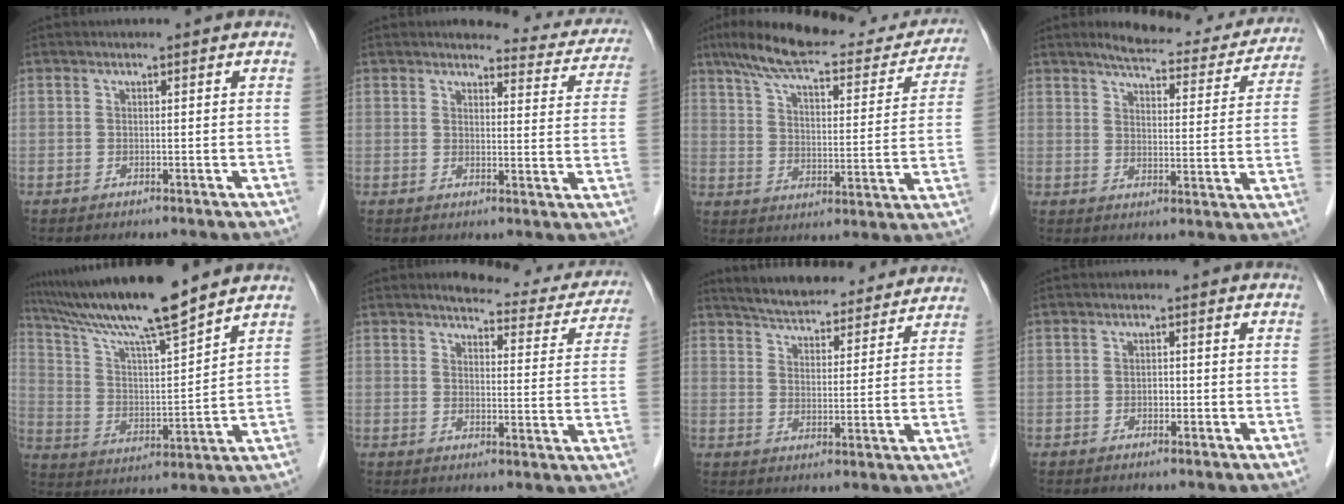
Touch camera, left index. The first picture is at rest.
{"total": 11.0, "force": [10.3, 3.0, 2.8], "torque": [-0.003, -0.028, 0.091]}
{"total": 23.9, "force": [19.9, 5.9, 11.9], "torque": [-0.177, 0.012, 0.267]}
{"total": 16.4, "force": [14.7, 4.0, 6.2], "torque": [-0.061, -0.009, 0.176]}
{"total": 15.1, "force": [12.8, -0.5, 8.0], "torque": [-0.146, 0.002, 0.230]}
{"total": 13.9, "force": [12.6, 3.7, 4.5], "torque": [-0.021, -0.023, 0.124]}
{"total": 18.4, "force": [17.0, 4.1, 5.8], "torque": [-0.083, 0.015, 0.232]}
{"total": 1.1, "force": [-0.5, 0.7, 0.7], "torque": [-0.010, 0.000, -0.009]}